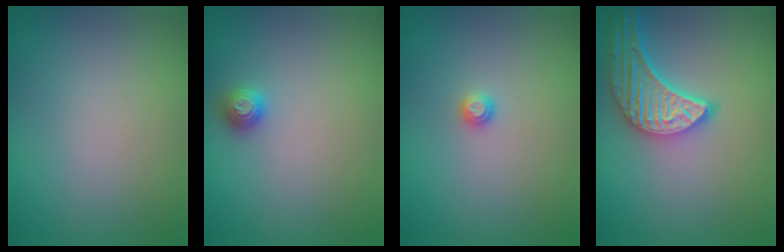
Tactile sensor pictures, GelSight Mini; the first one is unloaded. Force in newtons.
{"total": 1.1, "press": 1.1, "slide": 0.2}
{"total": 0.8, "press": 0.8, "slide": 0.1}
{"total": 5.2, "press": 4.4, "slide": 2.7}